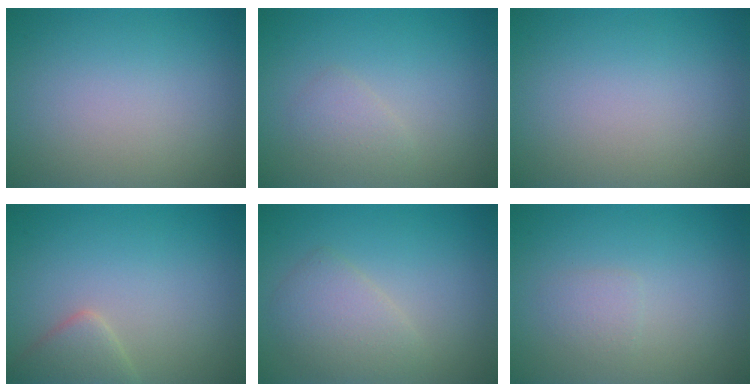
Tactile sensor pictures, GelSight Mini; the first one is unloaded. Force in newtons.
{"total": 1.3, "press": 1.3, "slide": 0.0}
{"total": 0.0}
{"total": 2.4, "press": 2.4, "slide": 0.1}
{"total": 2.9, "press": 2.9, "slide": 0.1}
{"total": 1.1, "press": 1.1, "slide": 0.0}